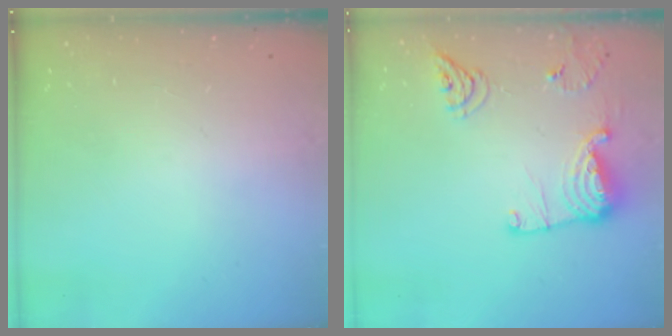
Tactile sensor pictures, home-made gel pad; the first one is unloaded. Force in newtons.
{"total": 12.9, "press": 12.9, "slide": 0.7}